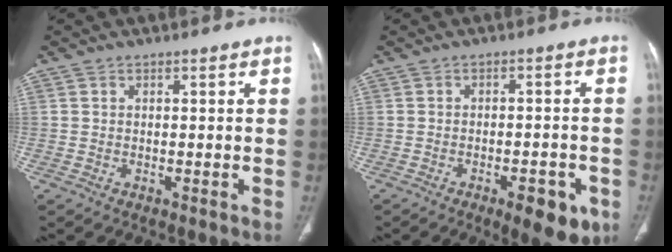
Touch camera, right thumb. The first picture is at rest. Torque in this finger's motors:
{"motor_torque": [0.70, 1.56, -0.11, 0.02, 0.22]}